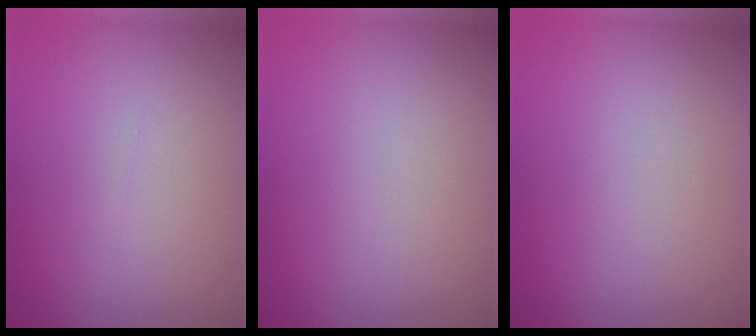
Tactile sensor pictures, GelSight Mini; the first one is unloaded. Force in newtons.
{"total": 0.0}
{"total": 0.0}